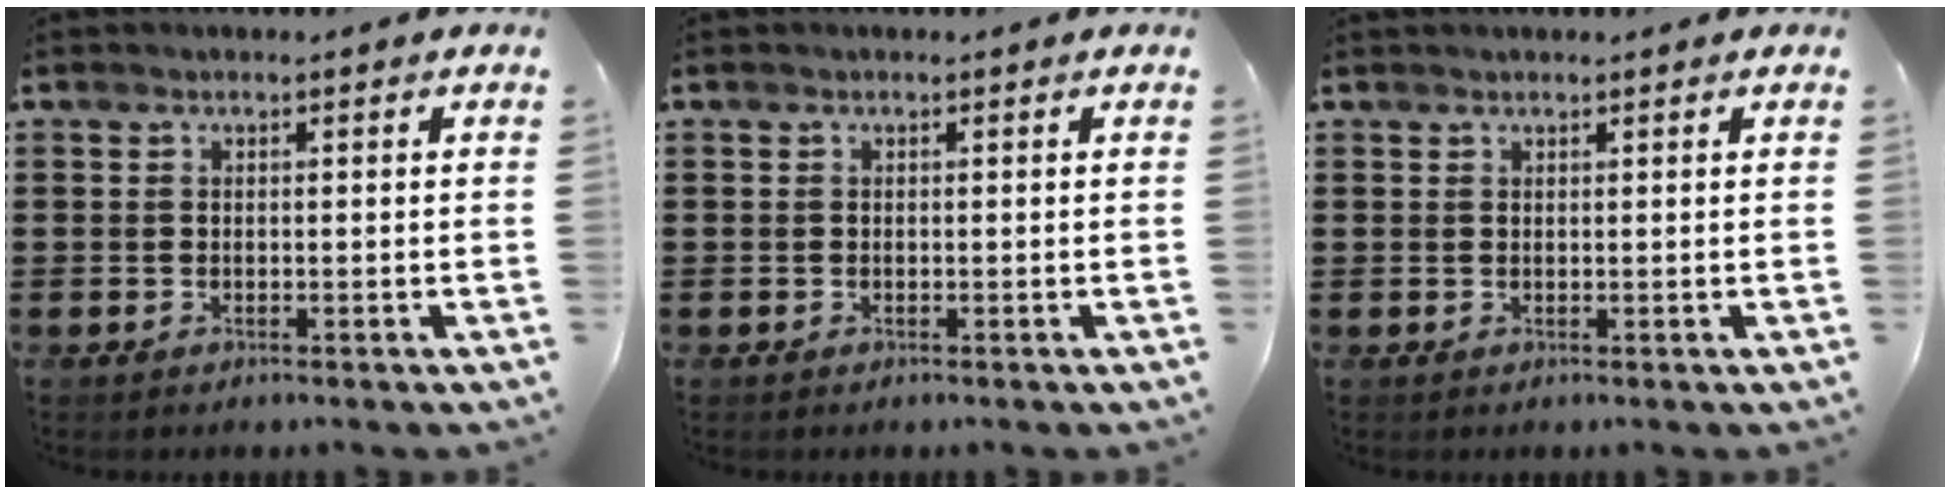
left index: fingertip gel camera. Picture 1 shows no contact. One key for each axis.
{"total": 0.0}
{"total": 0.6, "fx": 0.6, "fy": 0.0, "fz": 0.2, "tx": -0.005, "ty": -0.001, "tz": 0.012}